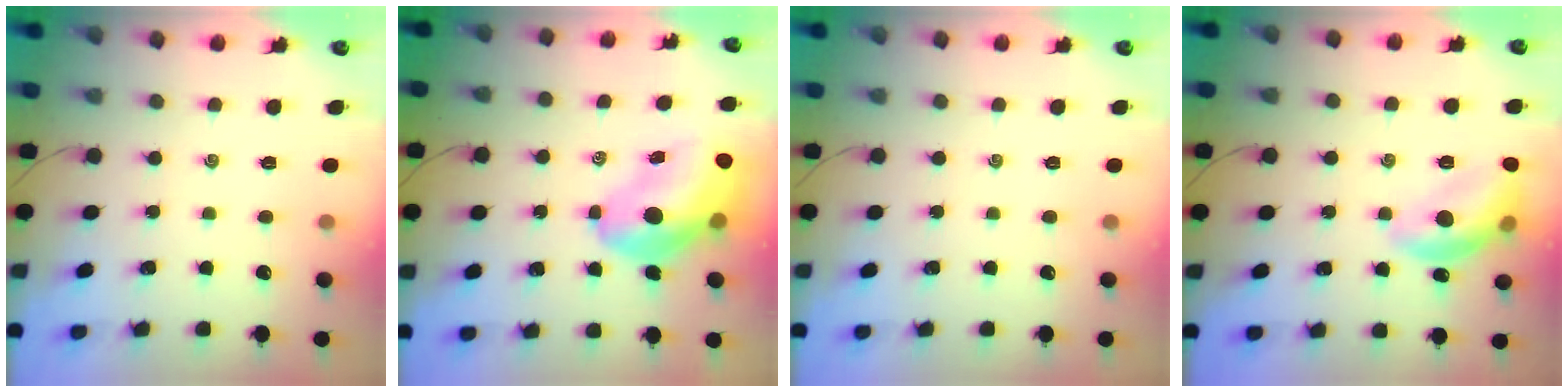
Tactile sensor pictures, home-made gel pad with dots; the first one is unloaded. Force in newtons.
{"total": 14.6, "press": 14.0, "slide": 4.1}
{"total": 0.0}
{"total": 12.5, "press": 12.4, "slide": 1.0}